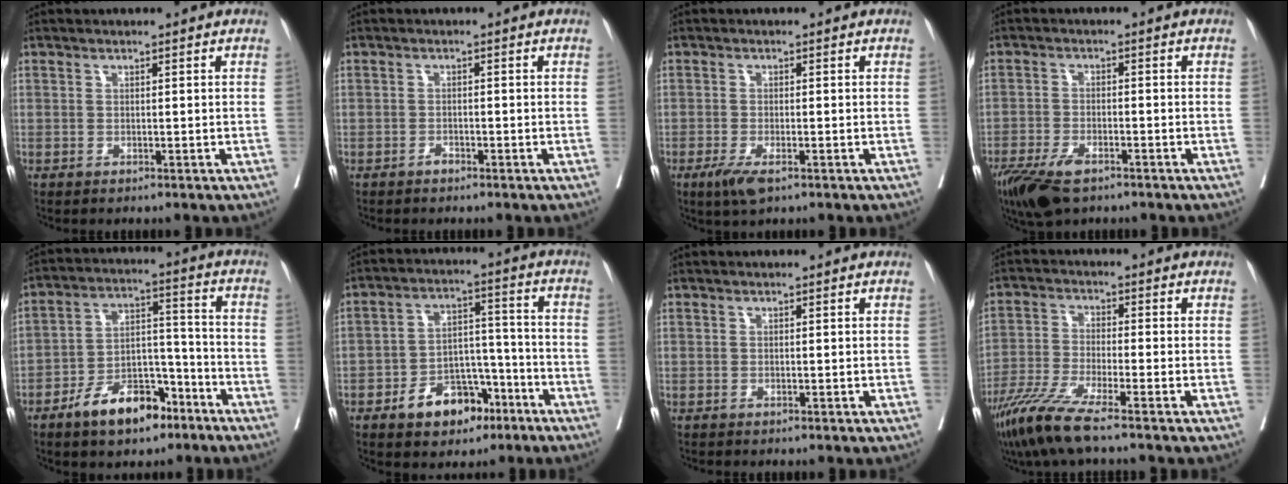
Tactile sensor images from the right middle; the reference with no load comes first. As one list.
[{"total": 0.9, "force": [-0.8, 0.4, 0.2], "torque": [-0.002, 0.002, -0.015]}, {"total": 3.7, "force": [-2.1, 1.0, 2.8], "torque": [-0.055, -0.006, -0.036]}, {"total": 7.6, "force": [-5.3, 2.9, 4.7], "torque": [-0.086, -0.012, -0.095]}, {"total": 11.0, "force": [-7.3, 5.1, 6.4], "torque": [-0.108, 0.018, -0.125]}, {"total": 9.5, "force": [-5.7, 5.5, 5.2], "torque": [-0.073, 0.023, -0.088]}, {"total": 0.0}, {"total": 8.0, "force": [-5.9, -0.1, 5.5], "torque": [-0.116, -0.029, -0.120]}]